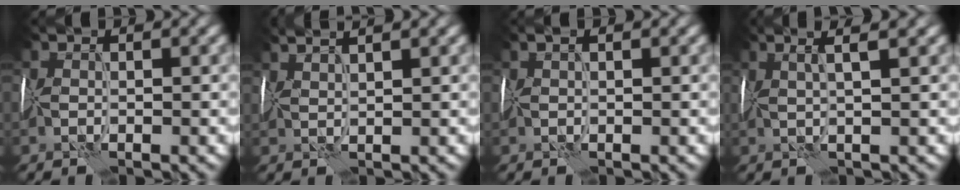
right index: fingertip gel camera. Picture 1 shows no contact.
{"total": 3.7, "force": [2.9, 0.6, 2.1], "torque": [-0.032, 0.022, 0.029]}
{"total": 1.7, "force": [1.1, 0.5, 1.3], "torque": [-0.019, 0.018, 0.012]}
{"total": 3.7, "force": [2.1, 0.6, 2.9], "torque": [-0.029, 0.023, 0.010]}